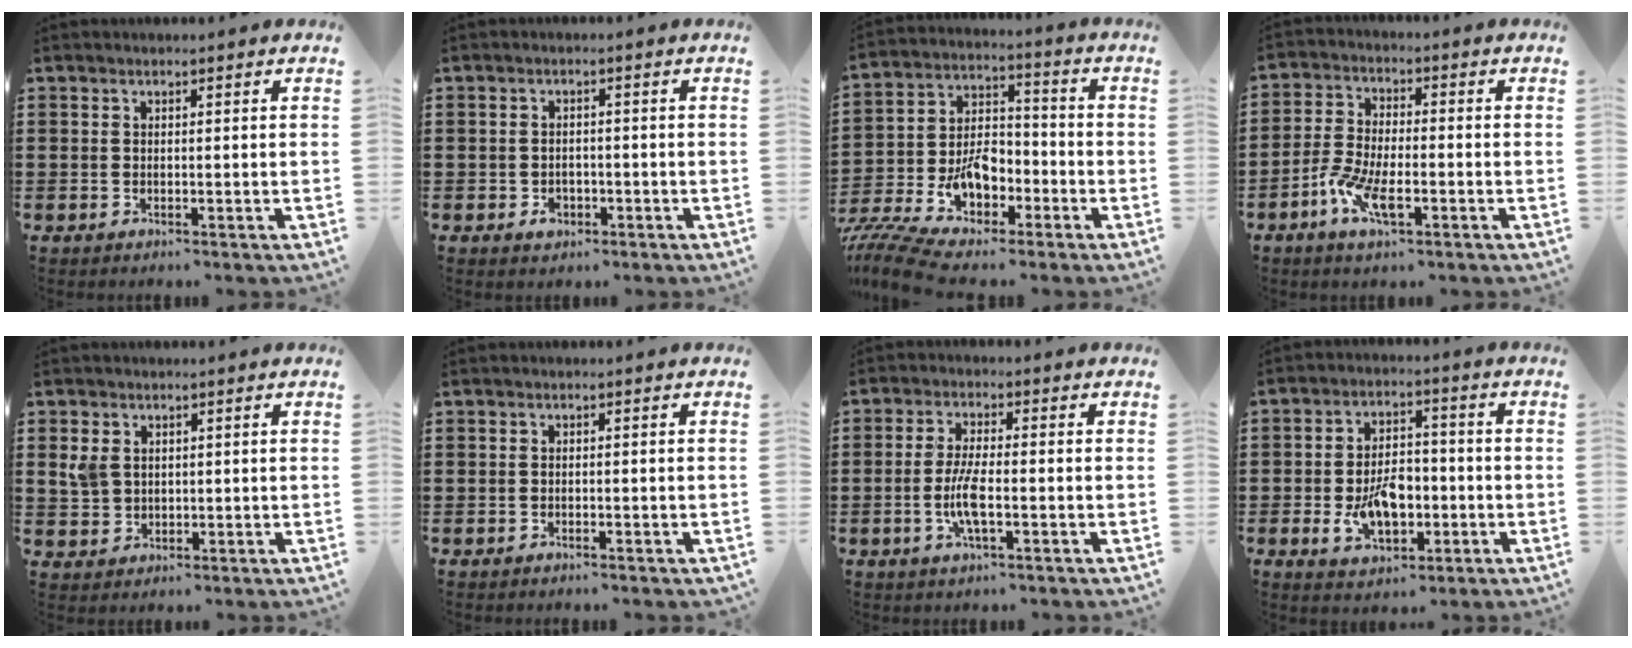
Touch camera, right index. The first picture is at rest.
{"total": 2.1, "force": [-1.1, 1.4, 1.1], "torque": [-0.022, 0.000, -0.022]}
{"total": 9.8, "force": [-5.8, 5.1, 6.0], "torque": [-0.148, -0.002, -0.115]}
{"total": 7.0, "force": [-3.4, 2.4, 5.6], "torque": [-0.130, -0.008, -0.066]}
{"total": 3.2, "force": [0.9, 2.5, 1.6], "torque": [-0.048, 0.007, 0.015]}
{"total": 0.6, "force": [-0.6, -0.1, 0.2], "torque": [-0.008, -0.005, -0.011]}
{"total": 5.3, "force": [-1.5, 1.1, 5.0], "torque": [-0.112, -0.008, -0.035]}
{"total": 8.1, "force": [-2.1, 4.6, 6.3], "torque": [-0.110, 0.000, -0.040]}